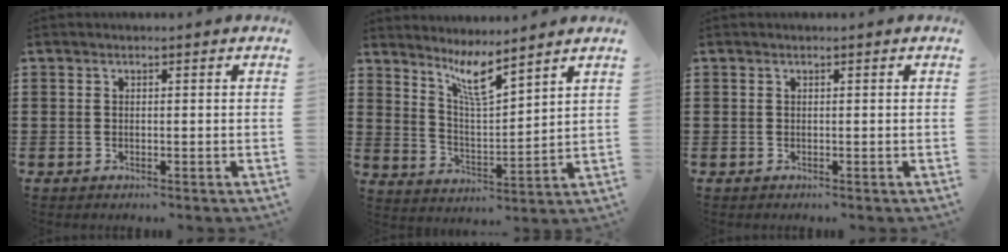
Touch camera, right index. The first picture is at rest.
{"total": 6.8, "force": [5.3, 0.9, 4.3], "torque": [-0.092, -0.021, 0.091]}
{"total": 0.0}